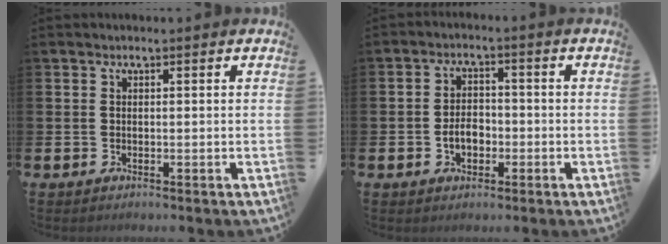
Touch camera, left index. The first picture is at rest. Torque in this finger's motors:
{"motor_torque": [0.38, -0.14, 0.13, 0.03]}